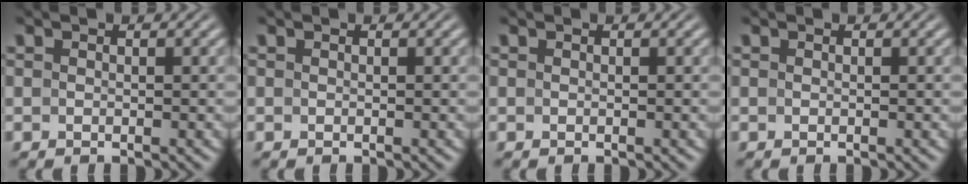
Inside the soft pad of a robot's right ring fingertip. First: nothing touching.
{"total": 0.0}
{"total": 0.0}
{"total": 0.0}